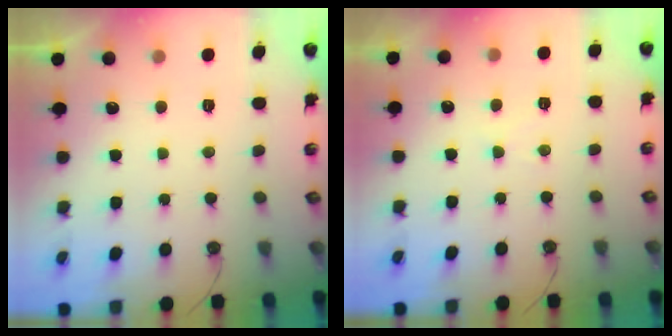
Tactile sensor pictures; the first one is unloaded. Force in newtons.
{"total": 3.2, "press": 3.2, "slide": 0.5}